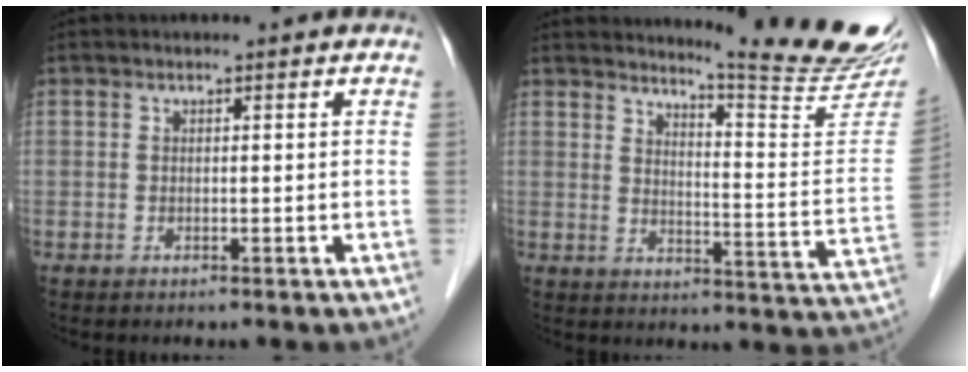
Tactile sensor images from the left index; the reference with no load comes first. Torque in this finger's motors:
{"motor_torque": [0.19, -0.33, 0.22, 0.05]}